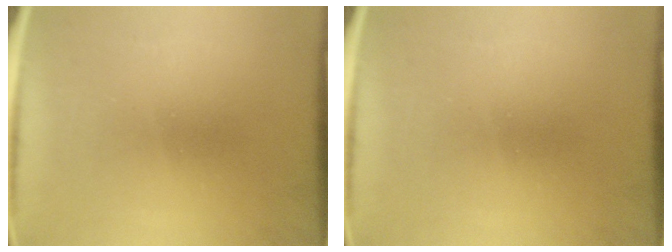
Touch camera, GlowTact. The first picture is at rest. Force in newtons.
{"total": 0.0}